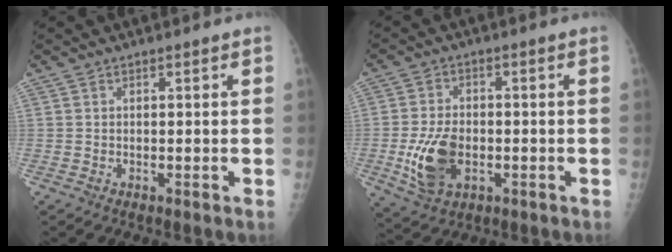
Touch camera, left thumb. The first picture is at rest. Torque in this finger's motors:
{"motor_torque": [0.35, 0.06, 0.84, 0.22, 0.08]}